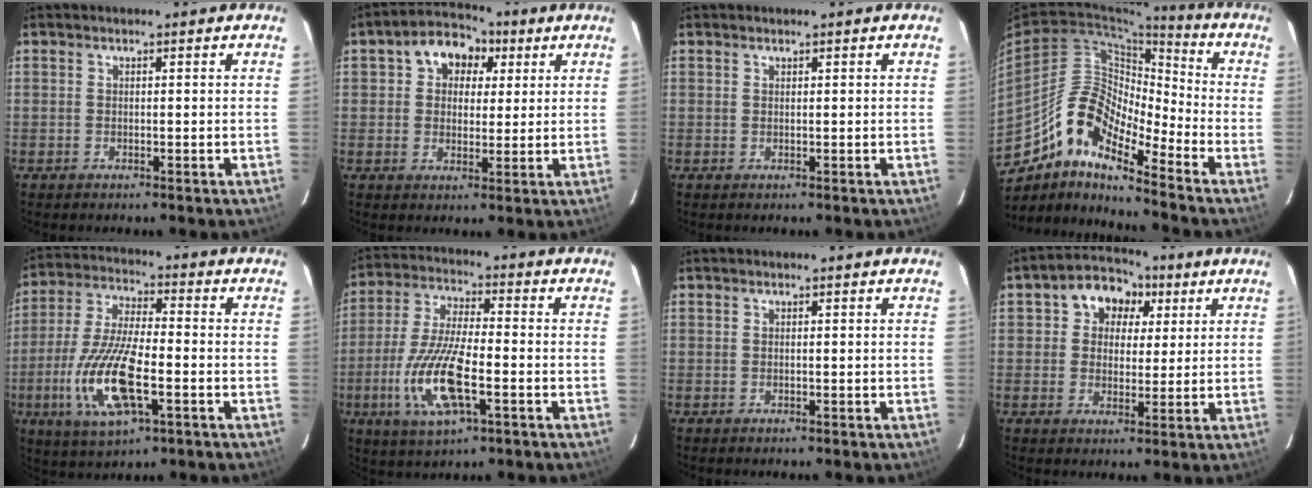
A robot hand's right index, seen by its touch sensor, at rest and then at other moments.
{"total": 8.6, "force": [3.1, 6.9, 4.3], "torque": [-0.076, 0.029, 0.045]}
{"total": 0.0}
{"total": 13.6, "force": [-9.3, 4.2, 8.9], "torque": [-0.150, 0.010, -0.191]}
{"total": 15.7, "force": [-4.9, 5.3, 13.9], "torque": [-0.298, -0.013, -0.092]}
{"total": 14.3, "force": [-4.6, 4.6, 12.7], "torque": [-0.272, -0.012, -0.088]}
{"total": 0.0}
{"total": 8.6, "force": [3.0, 7.2, 3.5], "torque": [-0.062, 0.027, 0.044]}